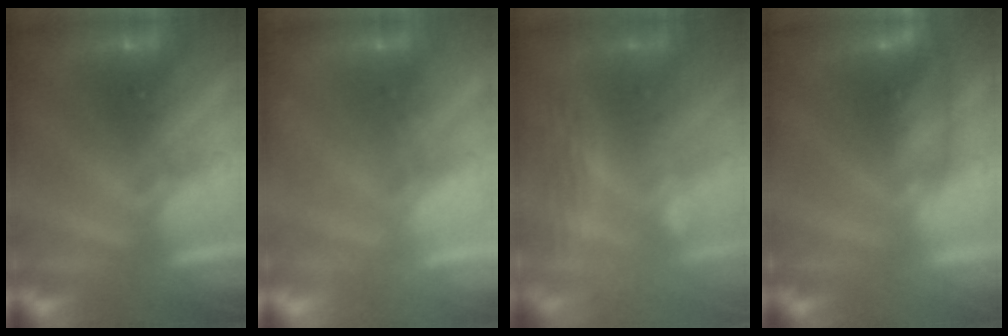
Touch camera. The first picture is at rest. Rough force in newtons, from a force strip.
{"total": 2.2}
{"total": 3.0}
{"total": 4.7}